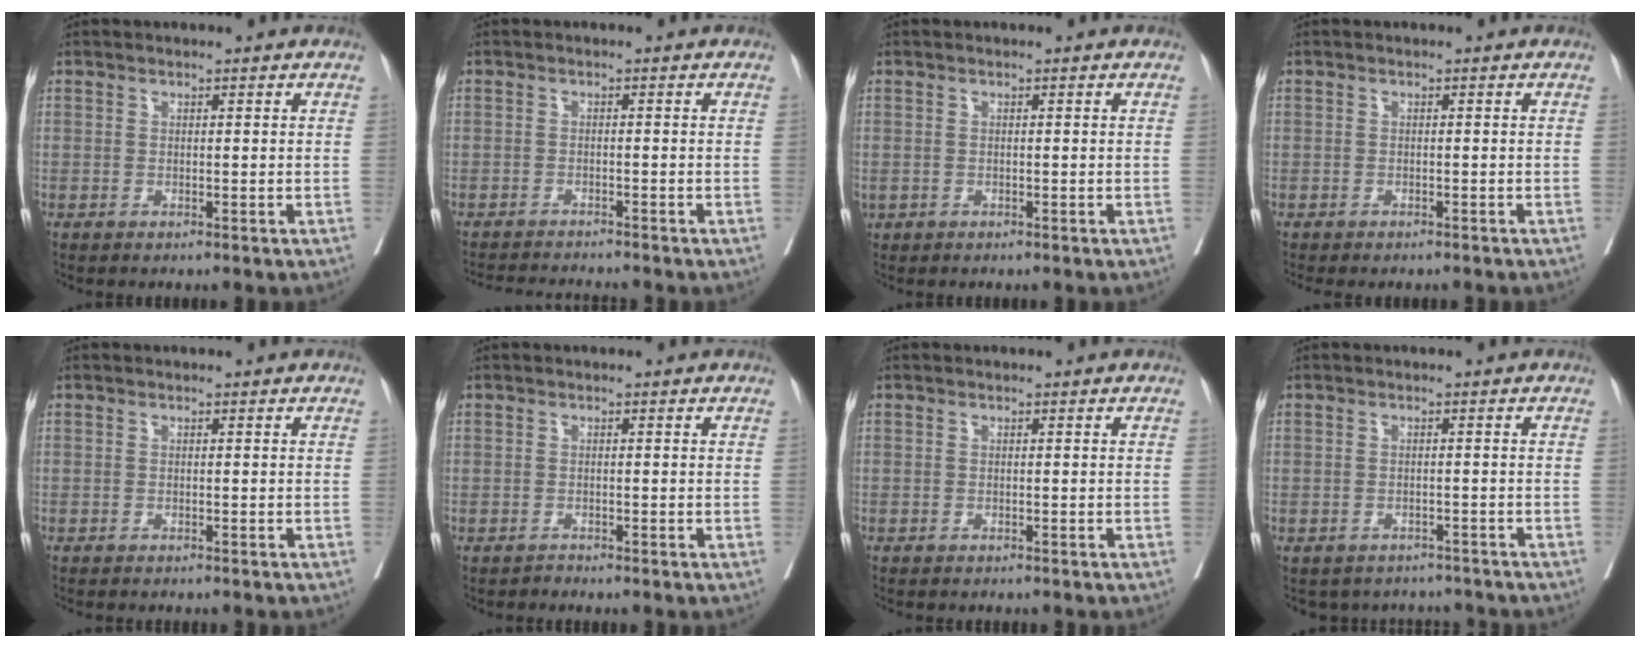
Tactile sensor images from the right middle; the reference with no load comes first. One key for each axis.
{"total": 6.2, "fx": -5.9, "fy": -0.4, "fz": 1.6, "tx": -0.013, "ty": -0.011, "tz": -0.093}
{"total": 0.6, "fx": -0.2, "fy": 0.5, "fz": 0.2, "tx": -0.005, "ty": 0.004, "tz": 0.004}
{"total": 4.5, "fx": -3.9, "fy": 1.6, "fz": 1.5, "tx": -0.010, "ty": -0.003, "tz": -0.051}
{"total": 2.6, "fx": -2.3, "fy": 0.5, "fz": 1.1, "tx": -0.017, "ty": -0.004, "tz": -0.026}
{"total": 0.5, "fx": -0.5, "fy": 0.0, "fz": -0.2, "tx": 0.002, "ty": -0.003, "tz": -0.009}
{"total": 2.3, "fx": -2.0, "fy": 0.5, "fz": 0.9, "tx": -0.017, "ty": -0.004, "tz": -0.022}
{"total": 6.3, "fx": -5.8, "fy": 2.4, "fz": -0.2, "tx": 0.010, "ty": 0.018, "tz": -0.066}